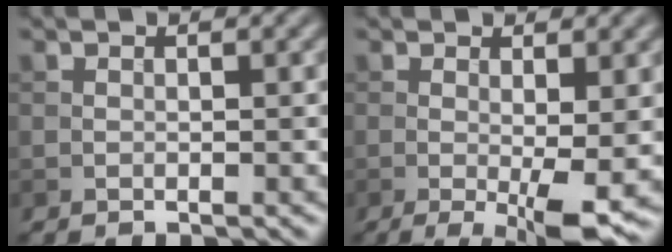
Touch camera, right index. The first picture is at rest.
{"total": 5.8, "force": [-1.1, 1.1, 5.6], "torque": [-0.089, -0.018, -0.013]}